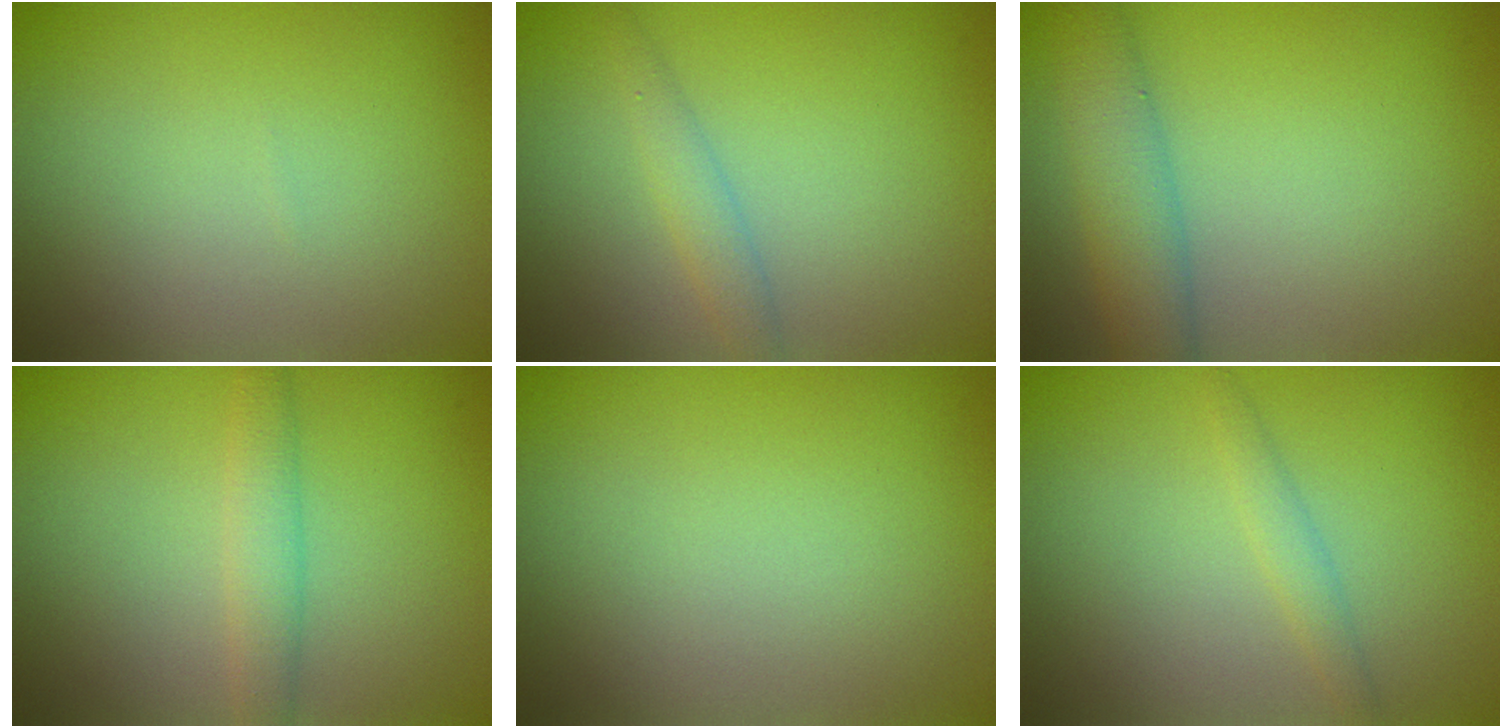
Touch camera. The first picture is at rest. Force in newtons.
{"total": 1.6, "press": 1.6, "slide": 0.0}
{"total": 4.4, "press": 4.4, "slide": 0.1}
{"total": 2.1, "press": 2.1, "slide": 0.1}
{"total": 0.0}
{"total": 1.2, "press": 1.2, "slide": 0.1}